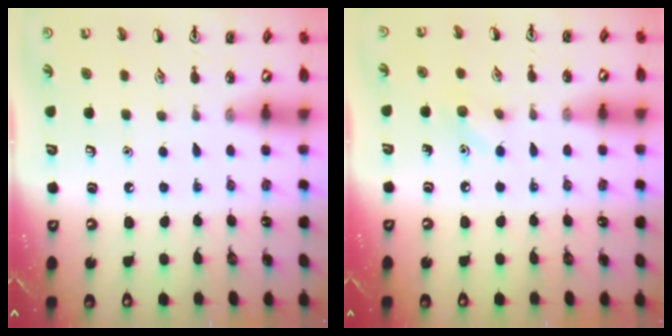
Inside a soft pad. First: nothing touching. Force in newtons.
{"total": 5.8, "press": 5.4, "slide": 1.9}